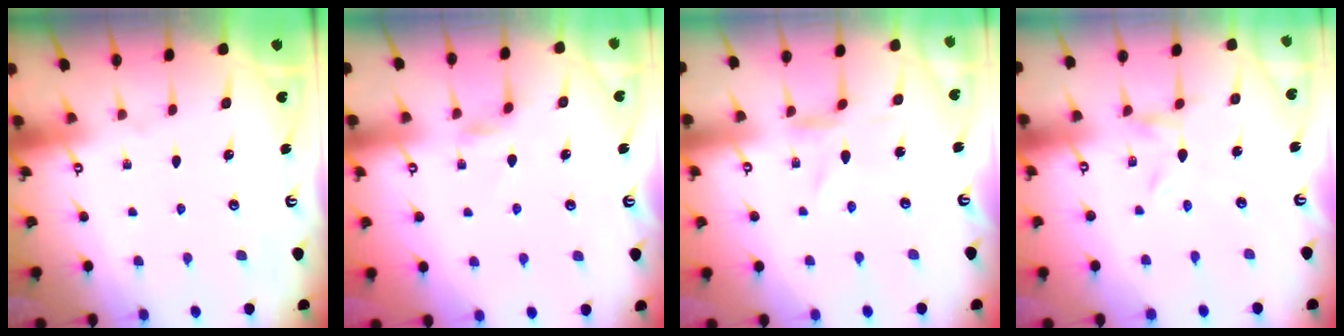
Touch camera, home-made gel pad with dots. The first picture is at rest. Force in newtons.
{"total": 2.8, "press": 2.7, "slide": 0.5}
{"total": 1.3, "press": 1.2, "slide": 0.3}
{"total": 0.0}